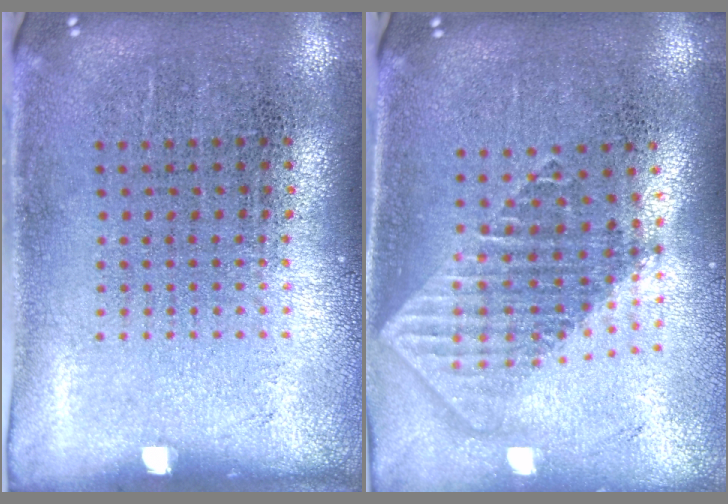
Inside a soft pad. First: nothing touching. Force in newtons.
{"total": 1.8, "press": 1.5, "slide": 1.0}